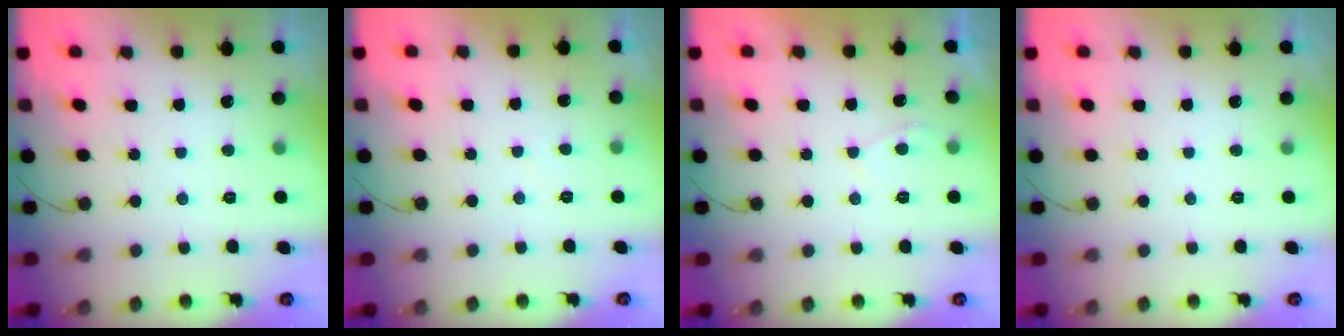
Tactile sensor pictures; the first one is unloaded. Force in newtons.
{"total": 1.1, "press": 1.0, "slide": 0.4}
{"total": 1.2, "press": 1.0, "slide": 0.6}
{"total": 0.0}